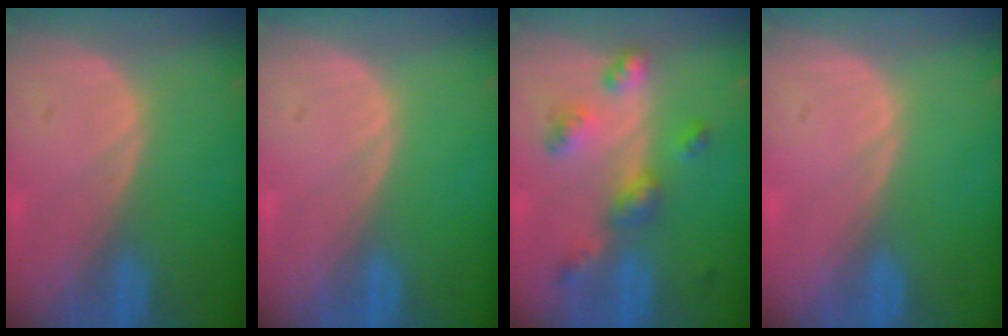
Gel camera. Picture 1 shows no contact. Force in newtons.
{"total": 0.0}
{"total": 6.8, "press": 6.0, "slide": 3.3}
{"total": 0.0}